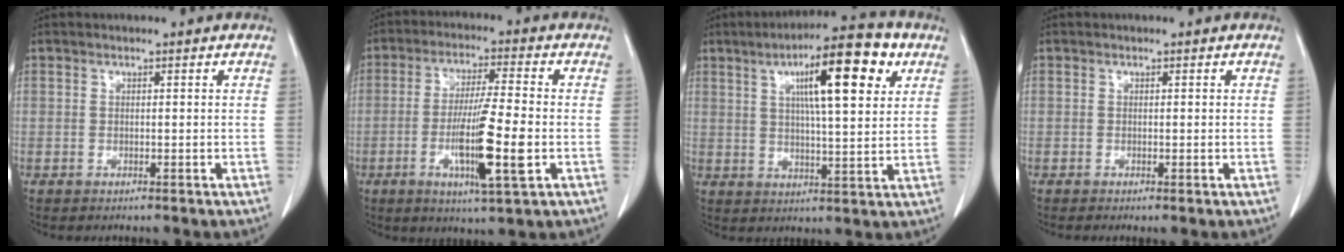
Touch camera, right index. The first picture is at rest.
{"total": 11.6, "force": [-3.0, 0.2, 11.2], "torque": [-0.204, -0.018, -0.057]}
{"total": 14.0, "force": [5.8, 2.2, 12.5], "torque": [-0.196, 0.016, 0.085]}
{"total": 0.5, "force": [-0.1, 0.0, 0.5], "torque": [-0.010, -0.001, -0.002]}